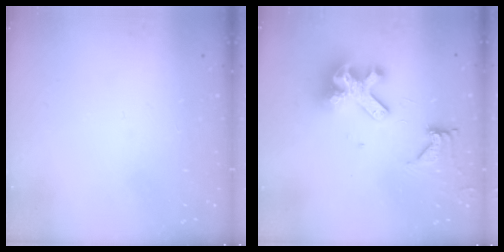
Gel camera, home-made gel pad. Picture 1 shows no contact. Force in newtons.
{"total": 13.3, "press": 13.2, "slide": 1.6}